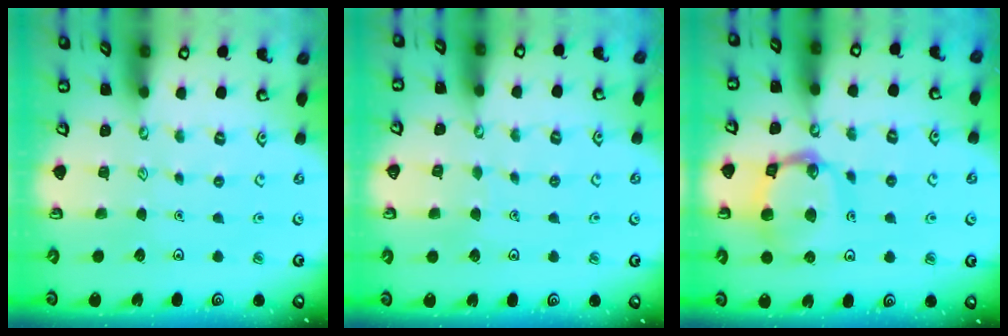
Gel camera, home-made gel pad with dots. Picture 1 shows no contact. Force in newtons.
{"total": 3.6, "press": 3.6, "slide": 0.3}
{"total": 14.3, "press": 14.2, "slide": 1.4}